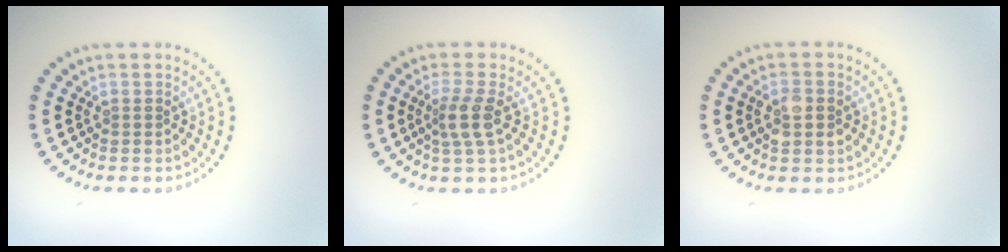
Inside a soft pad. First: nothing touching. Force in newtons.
{"total": 2.4, "press": 1.9, "slide": 1.5}
{"total": 2.2, "press": 2.2, "slide": 0.2}